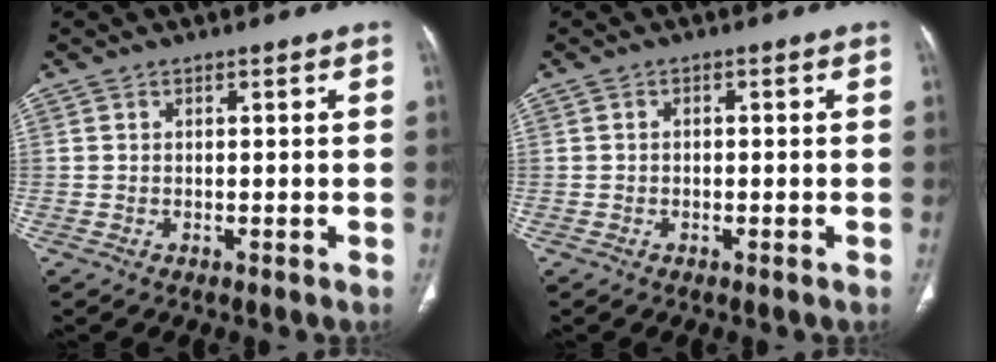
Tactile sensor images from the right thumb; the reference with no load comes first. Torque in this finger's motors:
{"motor_torque": [0.10, -0.16, -0.68, 0.32, 0.05]}